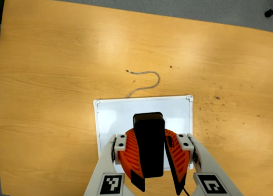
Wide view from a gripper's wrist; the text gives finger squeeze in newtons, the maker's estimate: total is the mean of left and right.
{"total": 11.5, "left": 10.7, "right": 12.3}